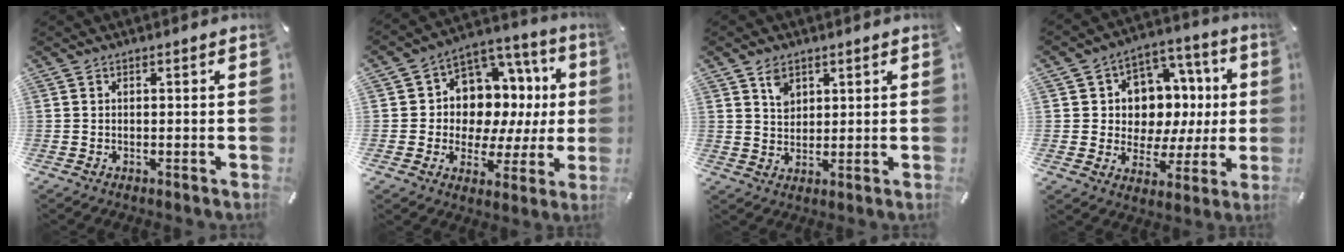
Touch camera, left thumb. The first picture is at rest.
{"total": 10.4, "force": [3.0, 9.2, 3.9], "torque": [-0.061, -0.049, 0.060]}
{"total": 4.6, "force": [2.5, 3.5, 1.5], "torque": [-0.013, -0.005, 0.044]}
{"total": 10.9, "force": [1.5, 10.1, 3.6], "torque": [-0.040, -0.032, 0.037]}